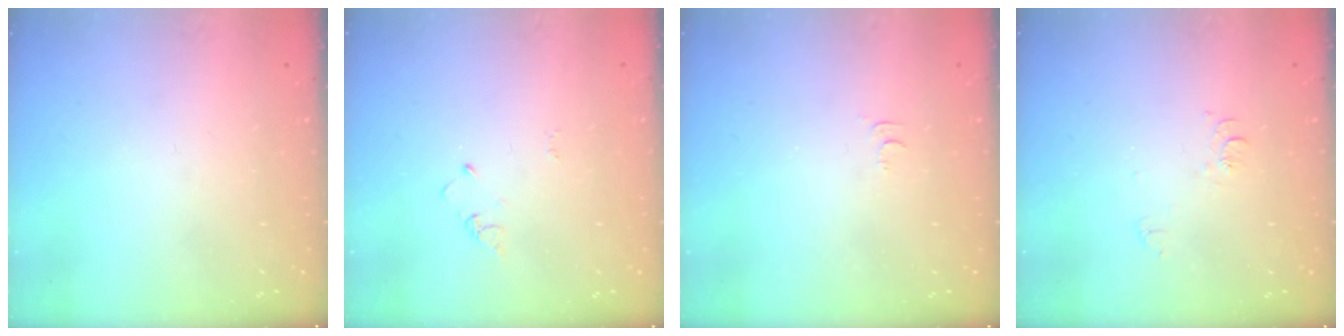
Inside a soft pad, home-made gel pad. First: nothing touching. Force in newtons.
{"total": 2.4, "press": 2.4, "slide": 0.3}
{"total": 3.5, "press": 3.5, "slide": 0.4}
{"total": 6.9, "press": 6.9, "slide": 0.7}